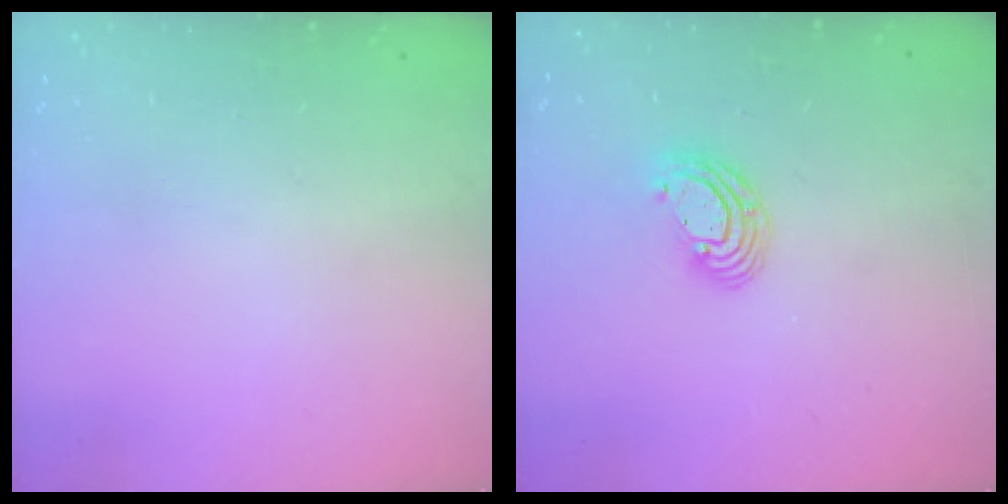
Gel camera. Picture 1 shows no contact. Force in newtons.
{"total": 7.6, "press": 7.5, "slide": 1.2}